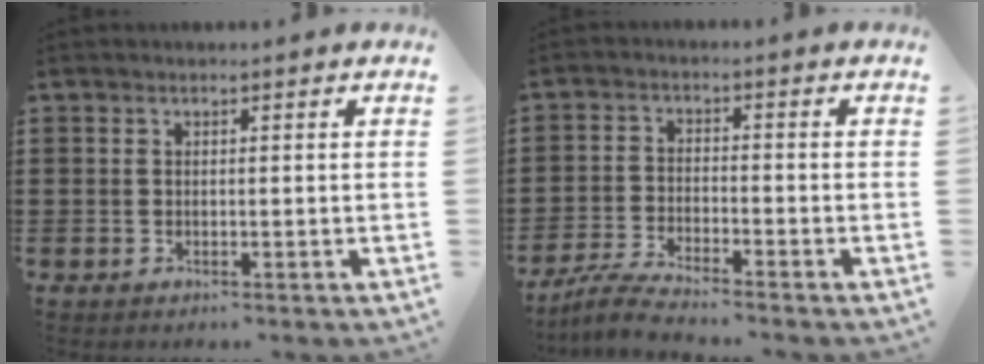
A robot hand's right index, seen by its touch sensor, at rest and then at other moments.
{"total": 4.4, "force": [-4.2, -0.5, 1.2], "torque": [-0.035, -0.011, -0.085]}